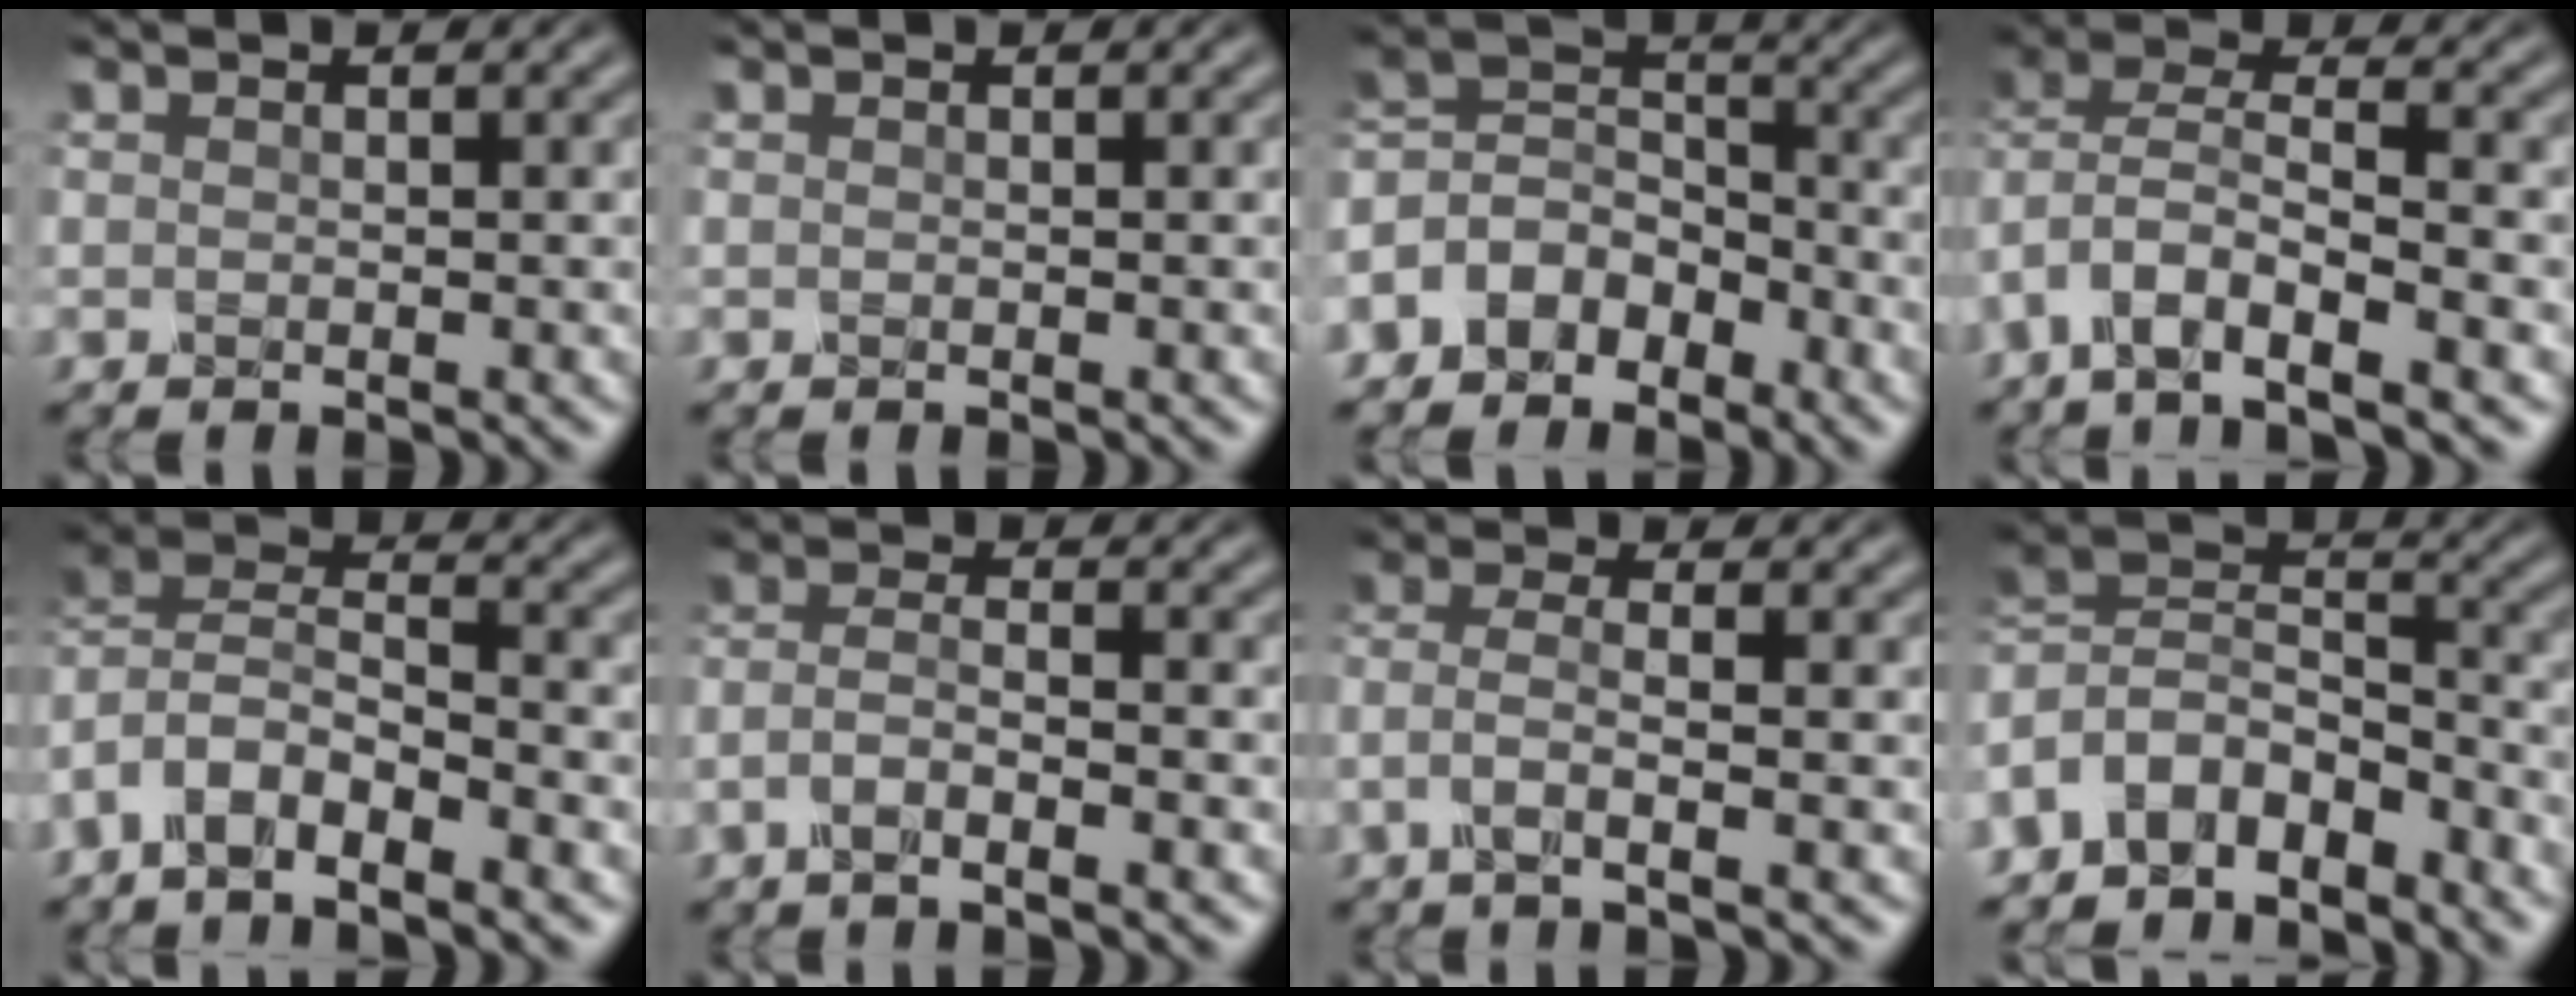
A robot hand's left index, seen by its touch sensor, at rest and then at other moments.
{"total": 0.0}
{"total": 5.6, "force": [-3.5, 3.7, 2.3], "torque": [-0.039, 0.007, -0.083]}
{"total": 6.9, "force": [-3.7, 2.9, 5.0], "torque": [-0.088, 0.004, -0.079]}
{"total": 7.3, "force": [-4.6, 2.9, 4.8], "torque": [-0.084, 0.007, -0.094]}
{"total": 3.2, "force": [-1.7, 0.8, 2.6], "torque": [-0.052, 0.003, -0.042]}
{"total": 3.1, "force": [-1.3, 0.7, 2.7], "torque": [-0.053, 0.005, -0.038]}
{"total": 7.5, "force": [-5.2, 4.1, 3.6], "torque": [-0.062, 0.001, -0.108]}